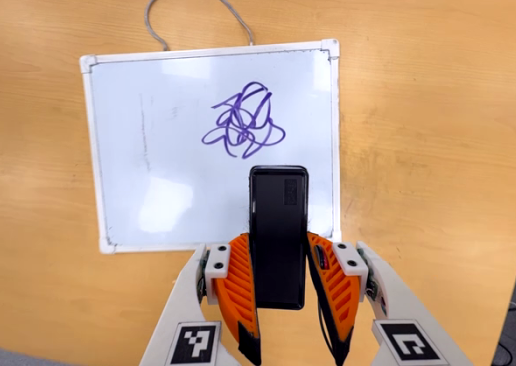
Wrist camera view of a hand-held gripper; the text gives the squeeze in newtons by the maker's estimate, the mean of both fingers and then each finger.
{"total": 3.7, "left": 2.3, "right": 5.1}